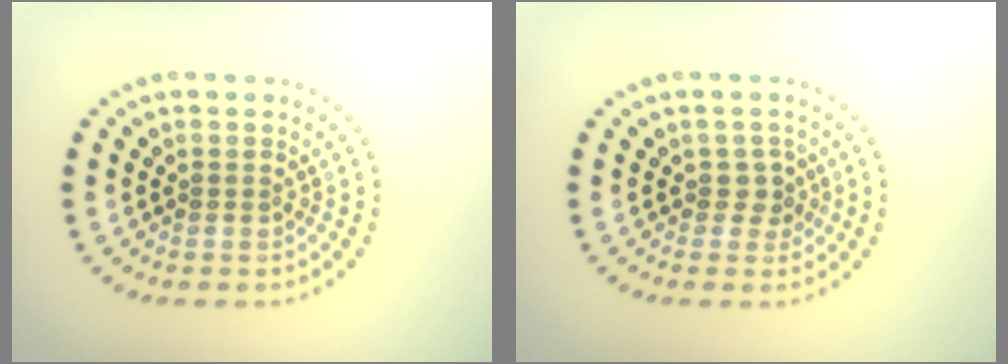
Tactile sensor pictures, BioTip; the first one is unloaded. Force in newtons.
{"total": 1.5, "press": 1.3, "slide": 0.8}